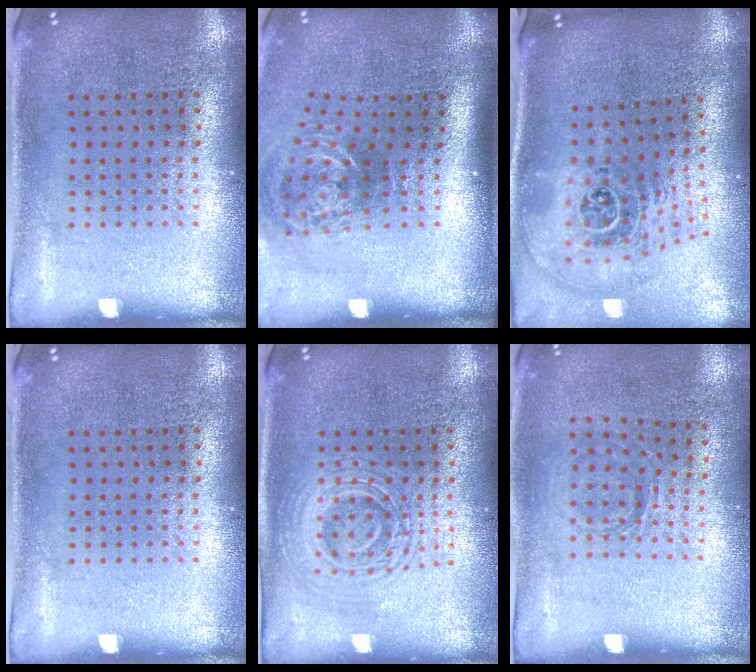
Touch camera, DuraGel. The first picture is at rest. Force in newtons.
{"total": 2.2, "press": 1.3, "slide": 1.8}
{"total": 2.8, "press": 1.9, "slide": 2.1}
{"total": 0.0}
{"total": 2.8, "press": 2.8, "slide": 0.6}
{"total": 0.8, "press": 0.7, "slide": 0.3}